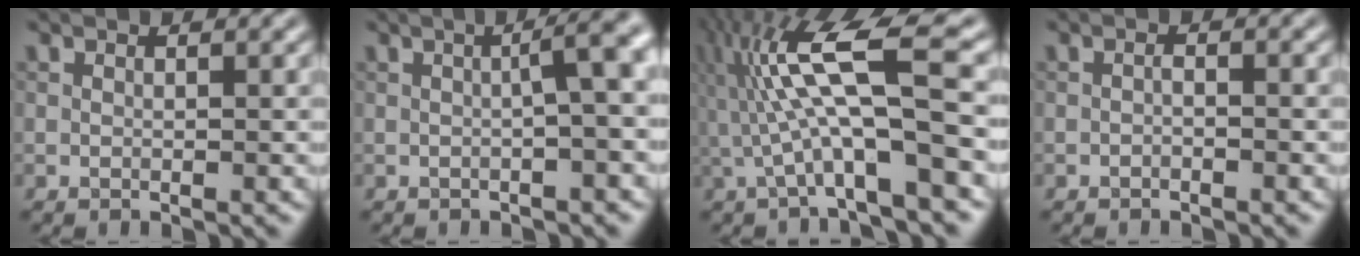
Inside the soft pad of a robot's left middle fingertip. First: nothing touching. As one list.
[{"total": 3.7, "force": [-0.1, 0.5, 3.7], "torque": [-0.050, 0.020, -0.009]}, {"total": 9.9, "force": [0.1, 1.9, 9.7], "torque": [-0.185, 0.024, -0.001]}, {"total": 0.7, "force": [-0.5, 0.2, 0.5], "torque": [-0.012, 0.002, -0.010]}]